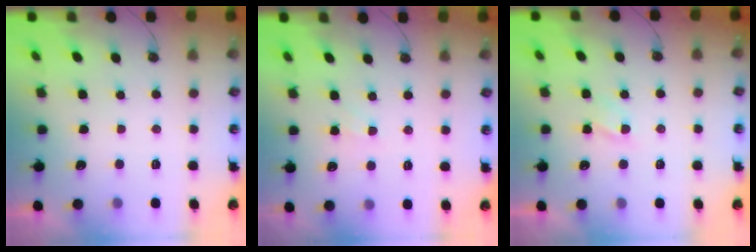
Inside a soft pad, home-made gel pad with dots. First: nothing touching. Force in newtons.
{"total": 3.9, "press": 3.8, "slide": 0.6}
{"total": 2.8, "press": 2.7, "slide": 0.4}